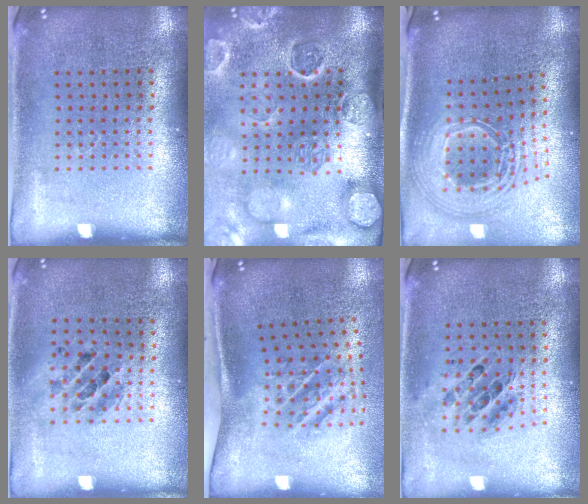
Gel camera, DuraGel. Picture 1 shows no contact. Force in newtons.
{"total": 4.3, "press": 3.6, "slide": 2.5}
{"total": 2.6, "press": 1.8, "slide": 1.8}
{"total": 1.2, "press": 1.1, "slide": 0.4}
{"total": 2.0, "press": 1.2, "slide": 1.6}
{"total": 0.7, "press": 0.6, "slide": 0.2}